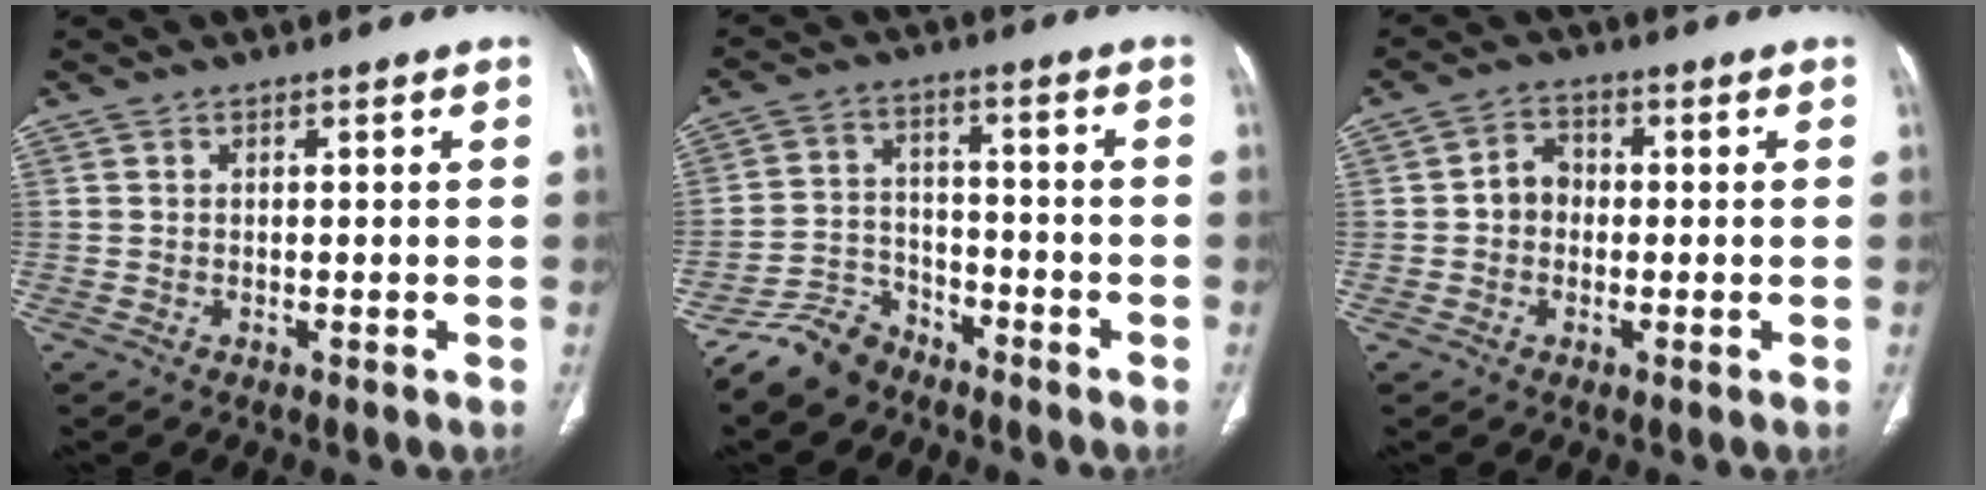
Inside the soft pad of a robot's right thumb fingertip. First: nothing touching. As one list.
[{"total": 8.0, "force": [-6.6, 4.3, 1.5], "torque": [-0.018, 0.042, -0.134]}, {"total": 4.4, "force": [-0.4, 3.8, 2.2], "torque": [-0.018, 0.017, -0.015]}]